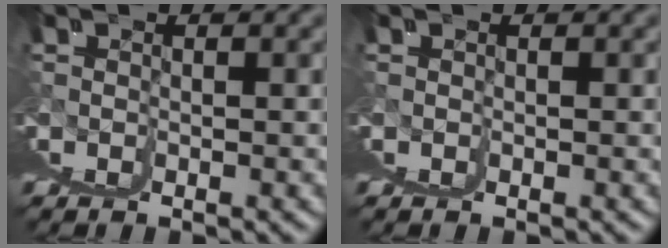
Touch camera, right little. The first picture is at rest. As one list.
[{"total": 0.0}]